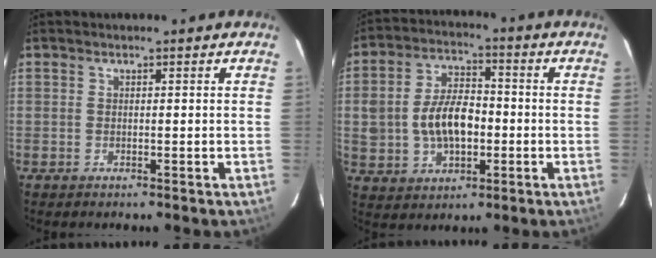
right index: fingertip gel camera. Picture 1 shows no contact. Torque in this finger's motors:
{"motor_torque": [0.42, -0.08, 0.50, 0.17]}